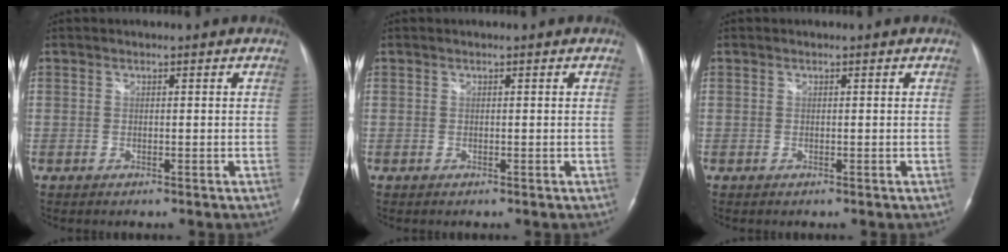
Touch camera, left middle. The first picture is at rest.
{"total": 0.0}
{"total": 0.0}